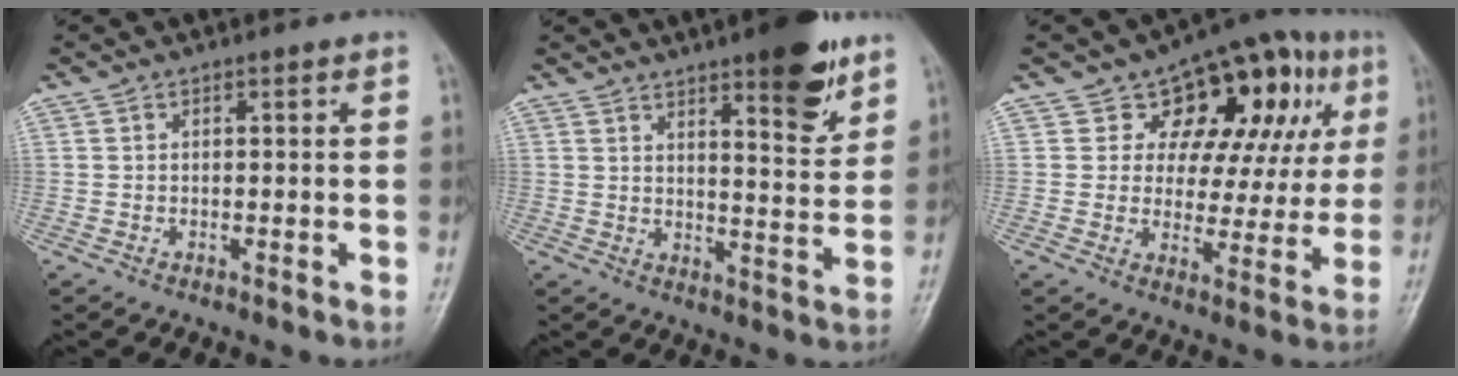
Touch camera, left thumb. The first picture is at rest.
{"total": 11.7, "force": [7.3, 3.1, 8.7], "torque": [-0.098, -0.043, 0.101]}
{"total": 17.2, "force": [7.0, 11.2, 11.1], "torque": [-0.078, 0.004, 0.096]}